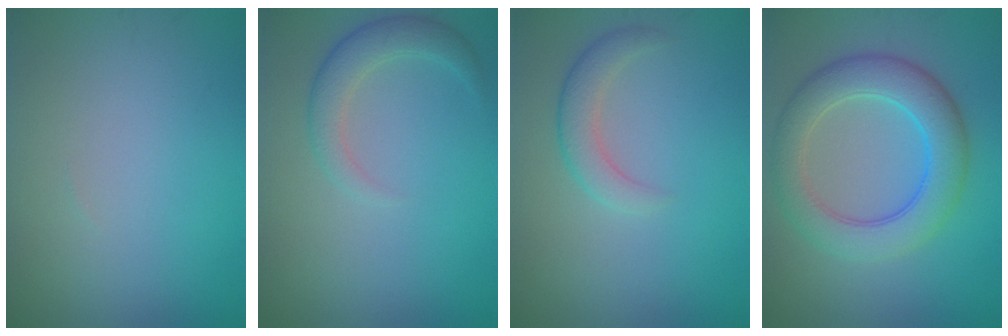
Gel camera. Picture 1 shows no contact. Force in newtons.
{"total": 2.7, "press": 2.7, "slide": 0.1}
{"total": 2.5, "press": 2.5, "slide": 0.2}
{"total": 6.3, "press": 6.3, "slide": 0.1}